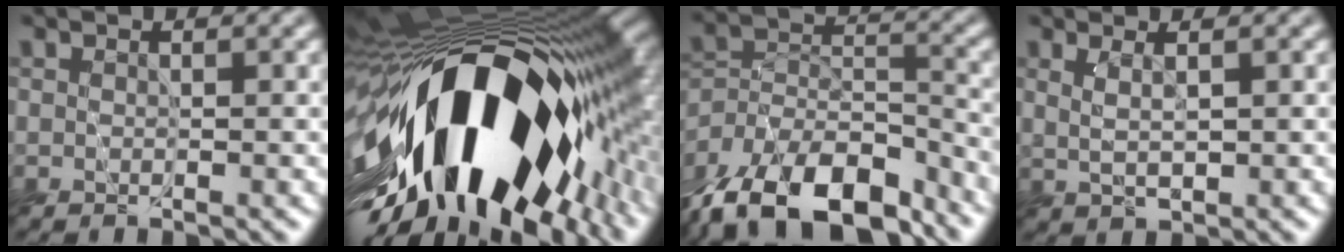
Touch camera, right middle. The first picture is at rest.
{"total": 18.7, "force": [-5.7, 8.6, 15.7], "torque": [-0.262, -0.014, -0.103]}
{"total": 13.9, "force": [-10.6, 6.3, 6.4], "torque": [-0.132, 0.002, -0.177]}
{"total": 1.3, "force": [0.9, -0.1, 0.9], "torque": [-0.019, -0.005, 0.019]}